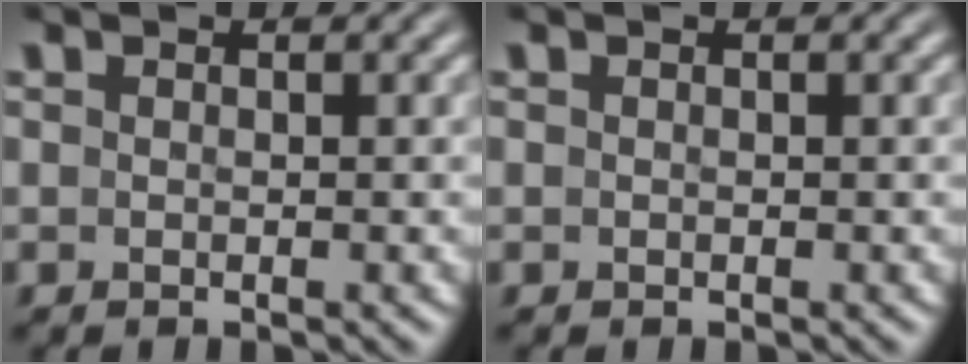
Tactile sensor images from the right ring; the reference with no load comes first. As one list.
[{"total": 0.0}]